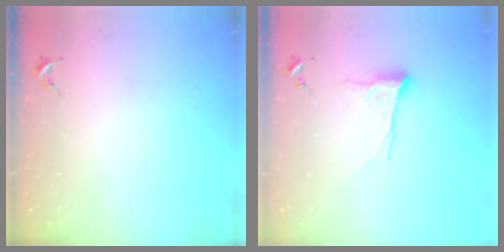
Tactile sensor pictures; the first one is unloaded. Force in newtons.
{"total": 9.4, "press": 9.4, "slide": 0.7}